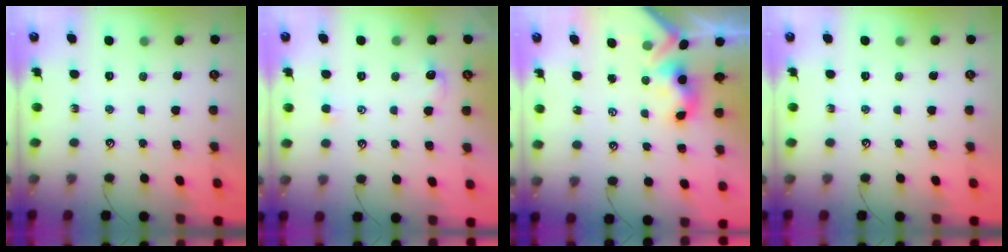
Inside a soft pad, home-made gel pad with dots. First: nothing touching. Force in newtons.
{"total": 0.7, "press": 0.5, "slide": 0.5}
{"total": 3.3, "press": 3.3, "slide": 0.2}
{"total": 0.0}